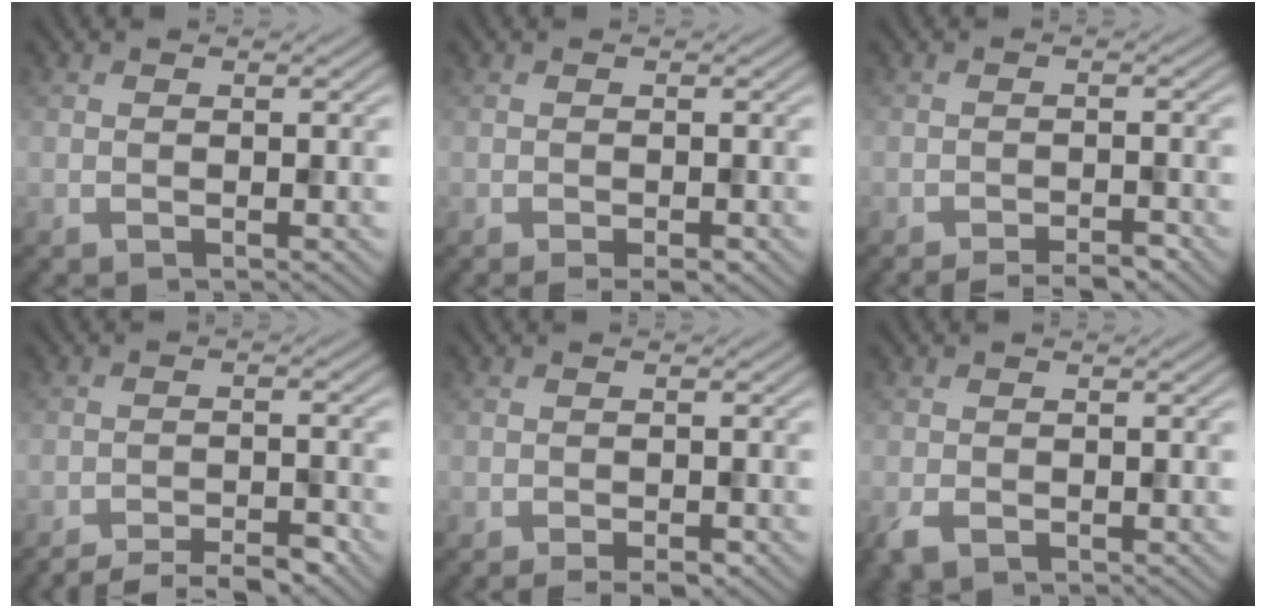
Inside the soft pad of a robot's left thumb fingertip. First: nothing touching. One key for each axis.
{"total": 1.7, "fx": -1.1, "fy": 0.5, "fz": 1.2, "tx": -0.018, "ty": -0.002, "tz": -0.013}
{"total": 3.2, "fx": -2.8, "fy": 0.3, "fz": 1.6, "tx": -0.021, "ty": 0.005, "tz": -0.043}
{"total": 6.2, "fx": -5.6, "fy": 1.0, "fz": 2.5, "tx": -0.039, "ty": 0.006, "tz": -0.083}
{"total": 2.4, "fx": -1.8, "fy": 0.6, "fz": 1.5, "tx": -0.020, "ty": 0.001, "tz": -0.025}
{"total": 2.1, "fx": -1.0, "fy": 1.3, "fz": 1.2, "tx": -0.034, "ty": -0.011, "tz": -0.022}